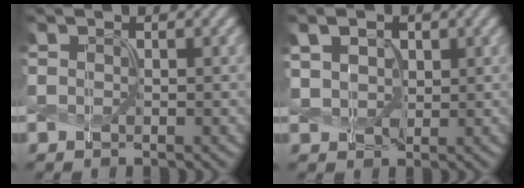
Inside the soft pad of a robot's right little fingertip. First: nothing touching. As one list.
[{"total": 4.0, "force": [1.0, 3.1, 2.4], "torque": [-0.078, 0.014, 0.021]}]